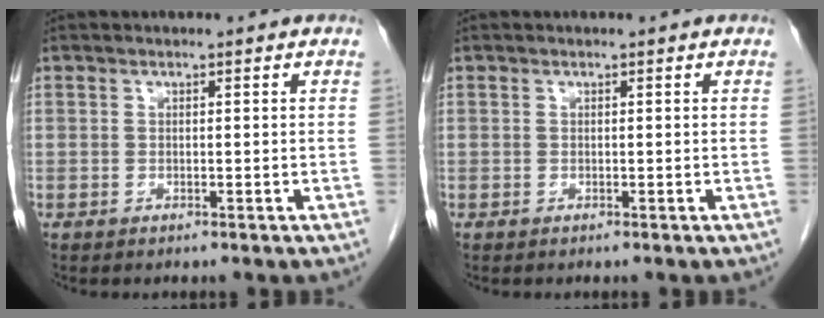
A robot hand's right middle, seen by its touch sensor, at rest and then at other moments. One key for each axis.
{"total": 0.0}